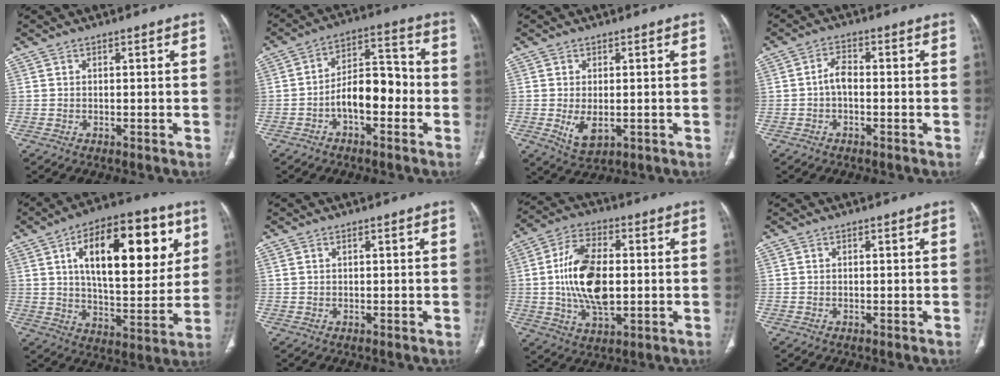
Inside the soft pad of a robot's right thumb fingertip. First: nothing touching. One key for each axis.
{"total": 10.5, "fx": -3.1, "fy": 5.5, "fz": 8.4, "tx": -0.115, "ty": 0.047, "tz": -0.060}
{"total": 4.6, "fx": -0.8, "fy": 2.5, "fz": 3.8, "tx": -0.065, "ty": -0.012, "tz": -0.002}
{"total": 3.1, "fx": -0.6, "fy": 1.7, "fz": 2.5, "tx": -0.044, "ty": 0.014, "tz": -0.019}
{"total": 24.6, "fx": 8.2, "fy": 11.2, "fz": 20.3, "tx": -0.266, "ty": -0.017, "tz": 0.124}
{"total": 0.6, "fx": 0.5, "fy": 0.1, "fz": 0.4, "tx": -0.012, "ty": 0.006, "tz": 0.014}
{"total": 15.2, "fx": 0.3, "fy": 8.1, "fz": 12.9, "tx": -0.237, "ty": 0.004, "tz": 0.006}
{"total": 0.0}